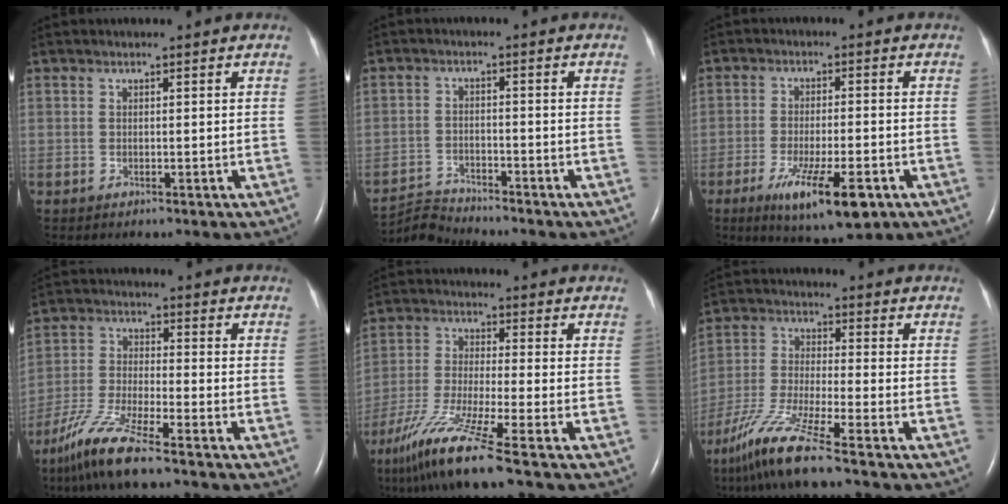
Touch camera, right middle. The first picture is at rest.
{"total": 4.5, "force": [-4.2, -0.8, -1.2], "torque": [0.019, -0.014, -0.080]}
{"total": 10.4, "force": [-5.2, 2.0, 8.8], "torque": [-0.153, -0.024, -0.078]}
{"total": 9.5, "force": [-6.9, 0.3, 6.5], "torque": [-0.141, -0.028, -0.136]}
{"total": 11.2, "force": [-7.4, -1.1, 8.3], "torque": [-0.172, -0.041, -0.140]}
{"total": 10.2, "force": [-7.3, -0.8, 7.2], "torque": [-0.152, -0.038, -0.141]}